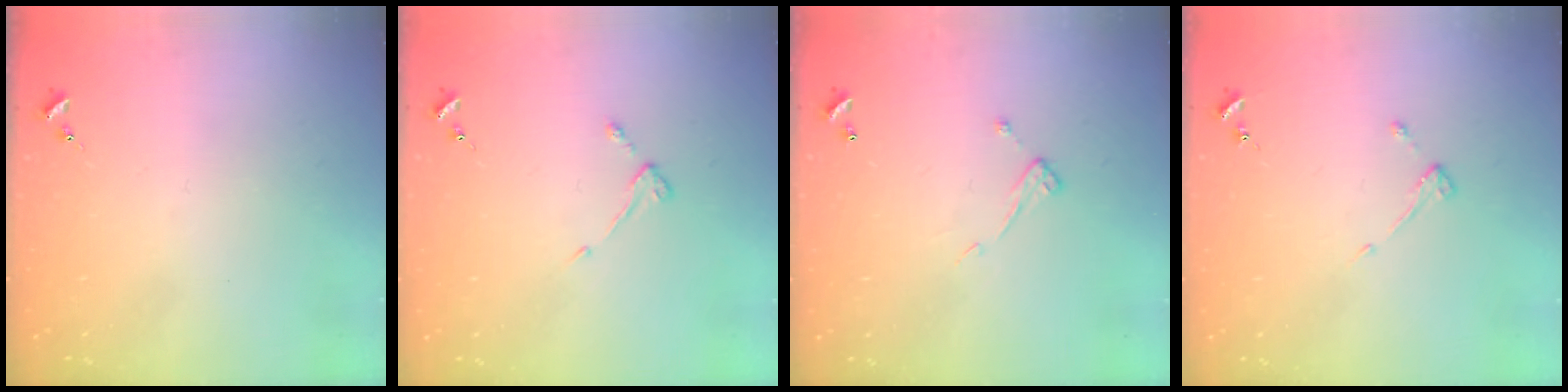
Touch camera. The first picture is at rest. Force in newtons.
{"total": 3.7, "press": 3.7, "slide": 0.5}
{"total": 7.3, "press": 7.3, "slide": 0.5}
{"total": 2.9, "press": 2.9, "slide": 0.5}